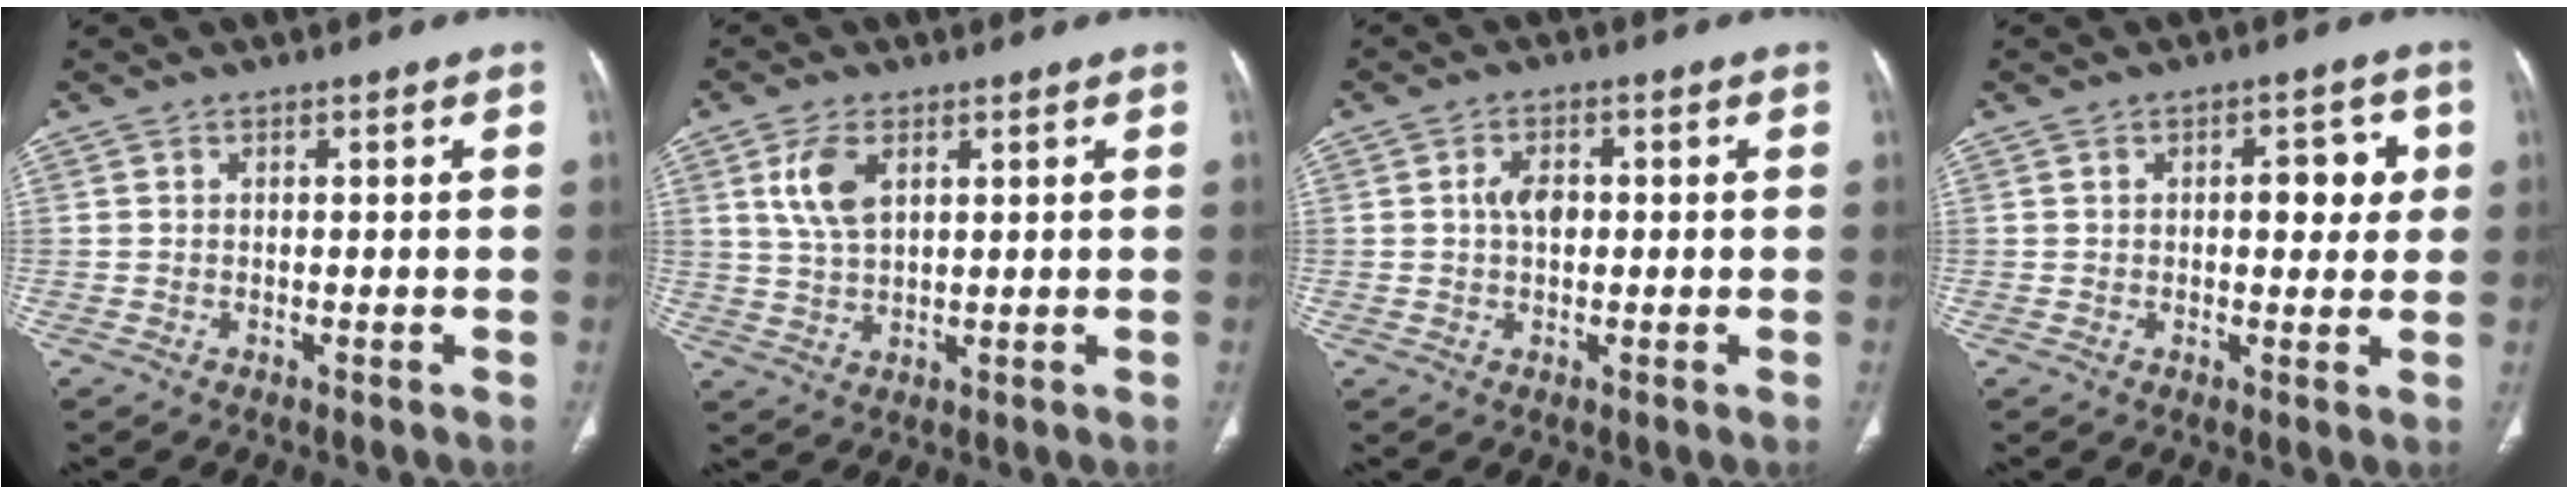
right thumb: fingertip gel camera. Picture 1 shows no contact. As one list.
[{"total": 6.5, "force": [2.5, 3.4, 4.9], "torque": [-0.102, -0.007, 0.055]}, {"total": 3.8, "force": [0.4, 2.5, 2.8], "torque": [-0.038, 0.004, 0.003]}, {"total": 6.1, "force": [1.1, 3.4, 4.9], "torque": [-0.037, 0.004, 0.012]}]